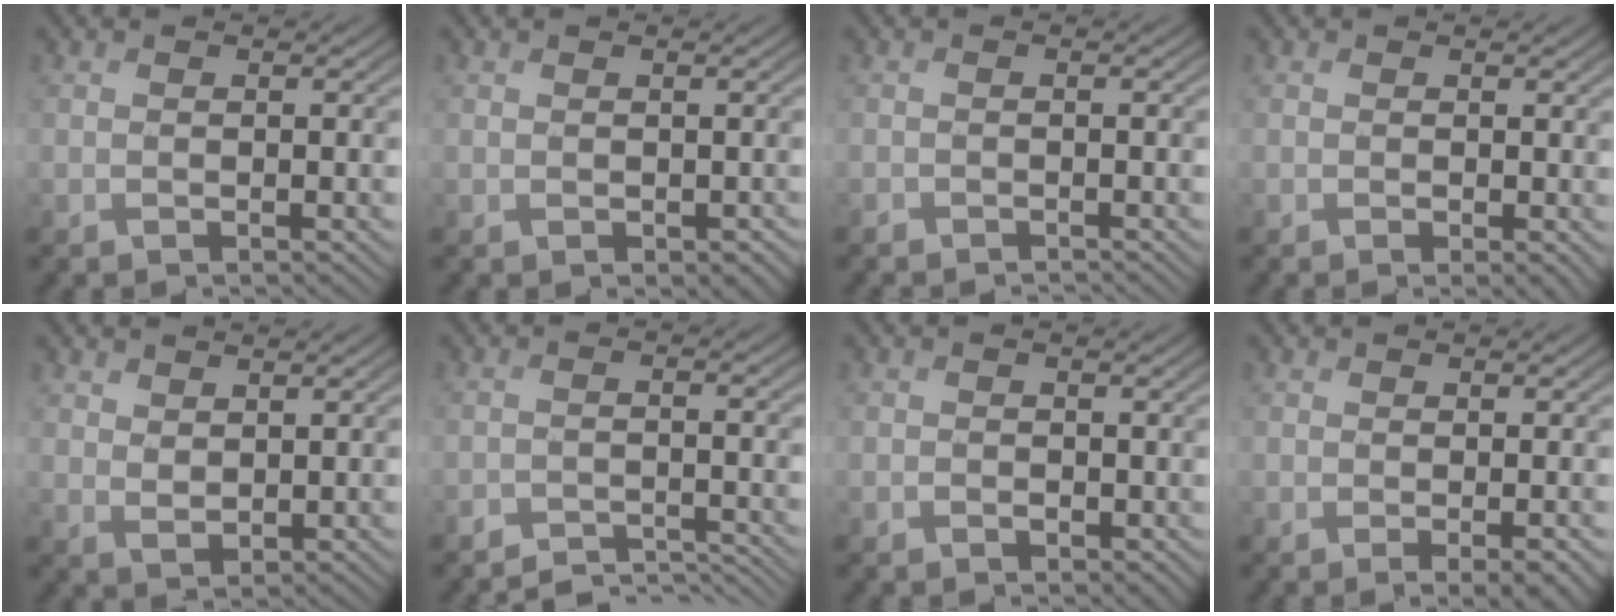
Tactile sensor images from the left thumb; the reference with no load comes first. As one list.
[{"total": 0.8, "force": [0.0, 0.7, 0.5], "torque": [-0.012, -0.004, 0.004]}, {"total": 1.1, "force": [-1.1, 0.1, 0.0], "torque": [0.000, -0.005, -0.023]}, {"total": 1.2, "force": [0.0, 0.7, 1.0], "torque": [-0.016, -0.005, 0.000]}, {"total": 2.7, "force": [1.9, 1.4, 1.2], "torque": [-0.028, -0.005, 0.042]}, {"total": 4.5, "force": [-4.3, 0.6, 1.0], "torque": [-0.020, -0.004, -0.068]}, {"total": 1.1, "force": [-0.2, 0.9, 0.6], "torque": [-0.010, -0.008, -0.004]}, {"total": 1.6, "force": [0.0, 0.2, 1.5], "torque": [-0.025, -0.005, -0.001]}]